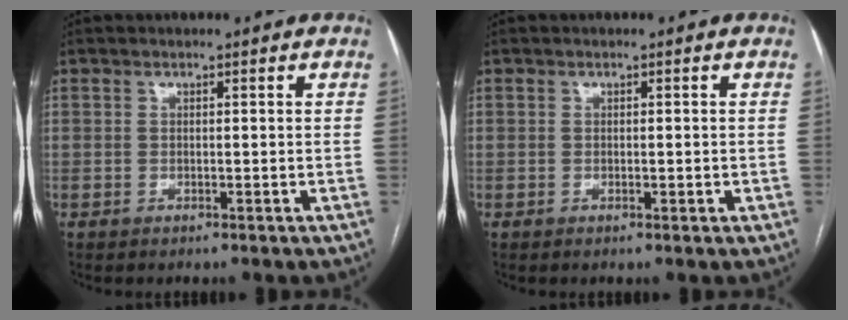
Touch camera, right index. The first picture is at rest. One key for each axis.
{"total": 0.8, "fx": -0.2, "fy": 0.3, "fz": 0.8, "tx": -0.013, "ty": -0.002, "tz": -0.001}